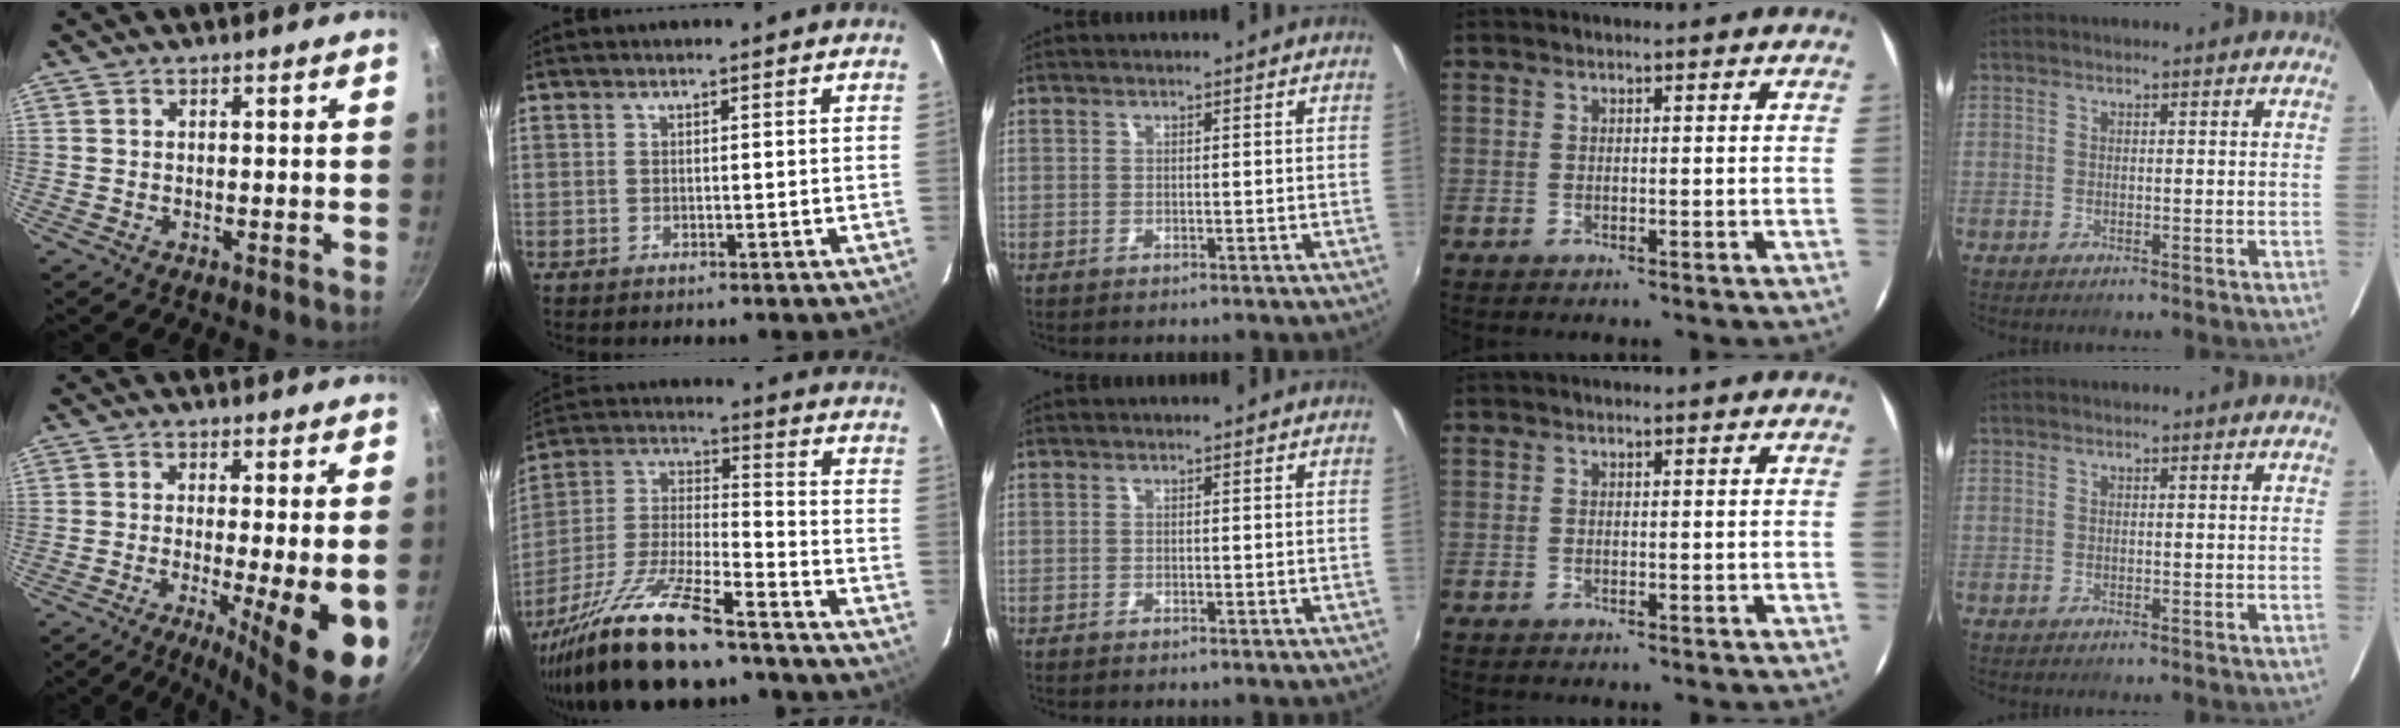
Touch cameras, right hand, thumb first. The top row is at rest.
{"thumb": {"total": 13.2, "force": [-3.5, 2.2, 12.6], "torque": [-0.181, -0.011, -0.047]}, "index": {"total": 21.3, "force": [-15.7, 4.9, 13.6], "torque": [-0.278, -0.027, -0.276]}}